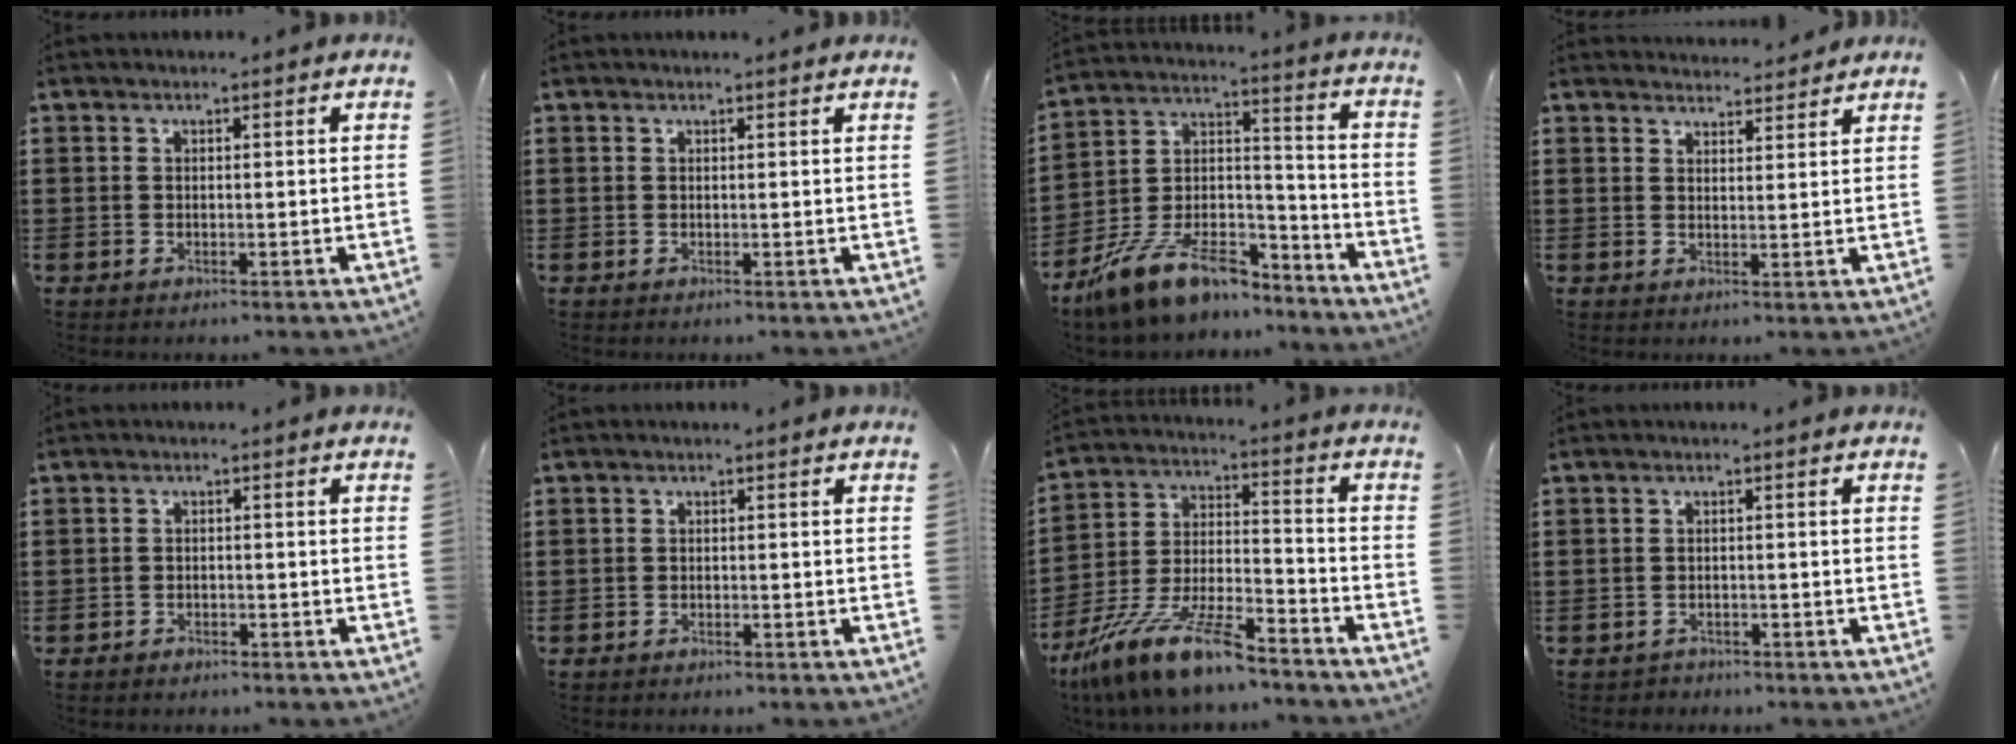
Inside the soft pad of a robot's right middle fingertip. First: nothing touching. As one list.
[{"total": 0.0}, {"total": 12.0, "force": [-9.3, 5.2, 5.6], "torque": [-0.118, 0.026, -0.174]}, {"total": 2.6, "force": [2.6, 0.2, -0.2], "torque": [0.005, -0.011, 0.049]}, {"total": 1.2, "force": [-1.1, 0.6, 0.0], "torque": [-0.003, 0.003, -0.026]}, {"total": 0.8, "force": [-0.7, 0.3, 0.0], "torque": [-0.001, 0.002, -0.016]}, {"total": 13.2, "force": [-10.9, 2.0, 7.1], "torque": [-0.143, 0.025, -0.210]}, {"total": 1.1, "force": [-1.0, 0.4, -0.1], "torque": [-0.002, 0.003, -0.024]}]